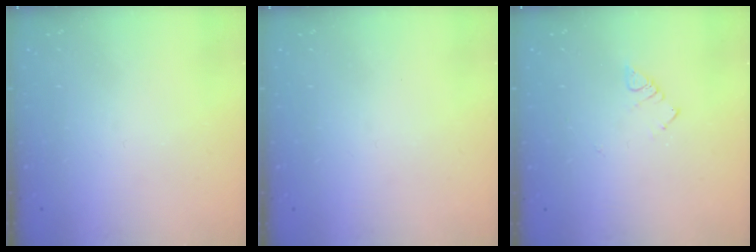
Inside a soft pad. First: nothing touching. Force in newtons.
{"total": 0.0}
{"total": 3.0, "press": 2.9, "slide": 0.4}